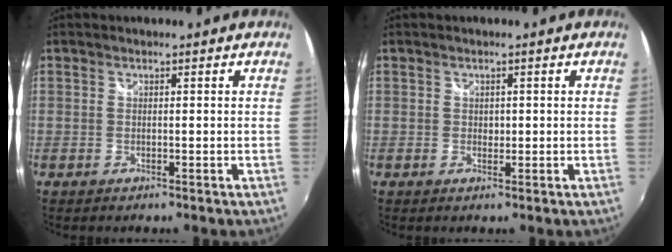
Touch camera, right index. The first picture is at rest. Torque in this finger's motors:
{"motor_torque": [0.25, -0.03, 0.14, 0.01]}